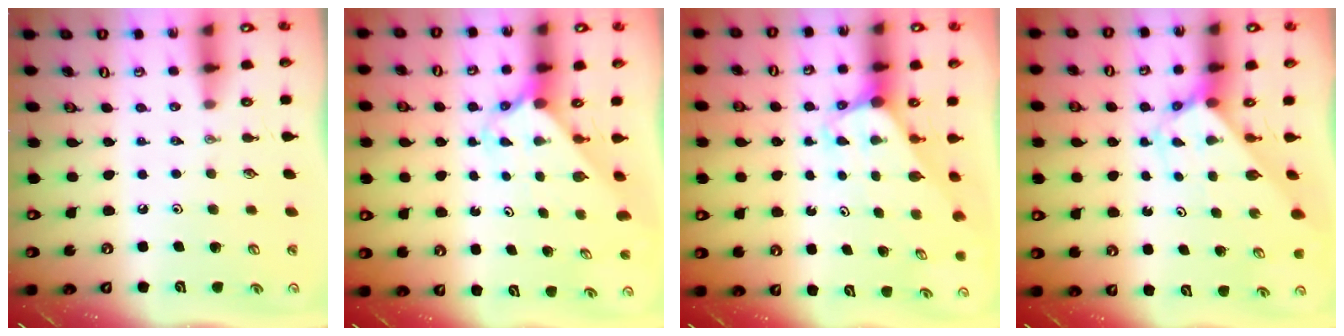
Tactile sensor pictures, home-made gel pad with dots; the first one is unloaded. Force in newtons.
{"total": 2.4, "press": 2.4, "slide": 0.2}
{"total": 3.0, "press": 3.0, "slide": 0.1}
{"total": 2.7, "press": 2.7, "slide": 0.2}